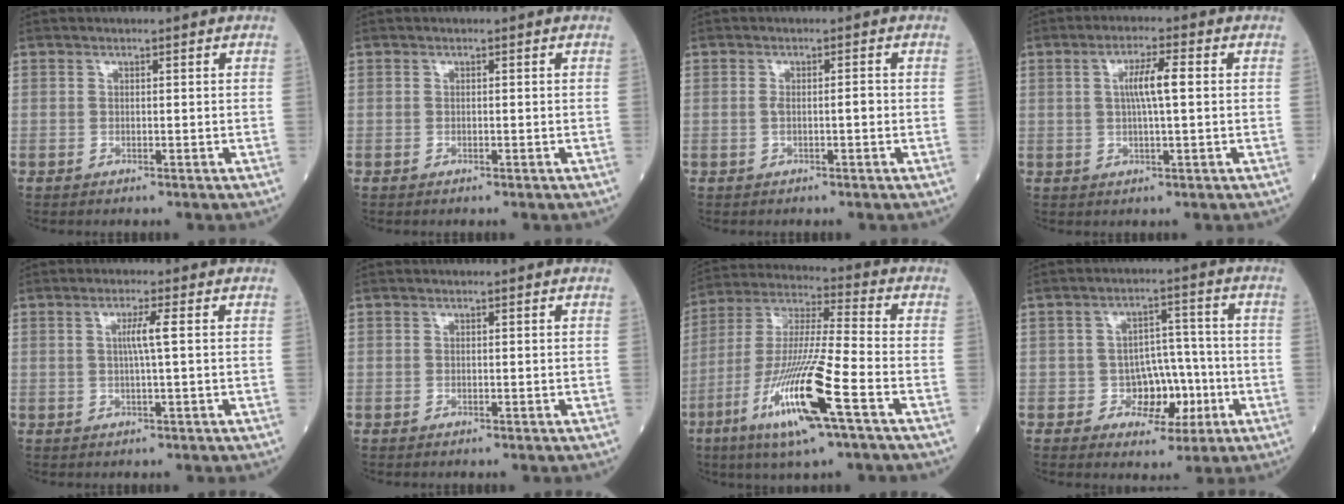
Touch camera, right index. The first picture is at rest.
{"total": 0.0}
{"total": 2.1, "force": [-0.3, 0.4, 2.0], "torque": [-0.038, 0.002, -0.005]}
{"total": 5.1, "force": [0.7, 0.3, 5.0], "torque": [-0.091, 0.006, 0.011]}
{"total": 2.8, "force": [0.4, -0.6, 2.8], "torque": [-0.053, -0.001, 0.005]}
{"total": 0.0}
{"total": 17.2, "force": [-7.6, 0.6, 15.4], "torque": [-0.321, -0.025, -0.143]}
{"total": 6.8, "force": [-2.1, 4.8, 4.4], "torque": [-0.050, 0.020, -0.026]}